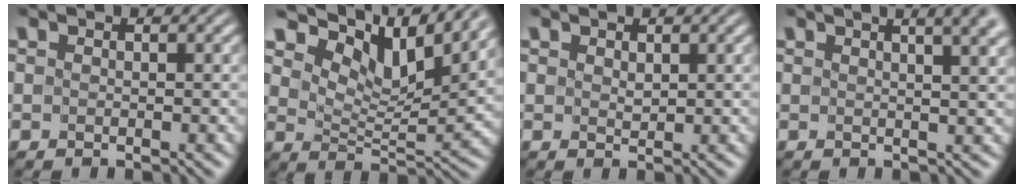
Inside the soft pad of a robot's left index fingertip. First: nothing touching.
{"total": 10.0, "force": [7.7, 3.0, 5.6], "torque": [-0.101, 0.007, 0.136]}
{"total": 0.8, "force": [0.5, 0.4, 0.4], "torque": [-0.011, 0.002, 0.010]}
{"total": 4.6, "force": [2.6, 1.5, 3.4], "torque": [-0.024, 0.015, 0.019]}